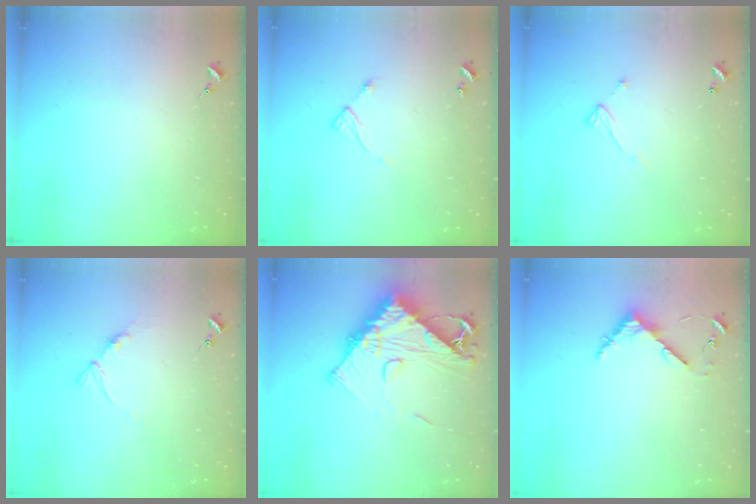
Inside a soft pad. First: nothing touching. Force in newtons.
{"total": 5.4, "press": 5.4, "slide": 0.4}
{"total": 7.3, "press": 7.3, "slide": 0.5}
{"total": 6.9, "press": 6.8, "slide": 0.7}
{"total": 15.0, "press": 14.9, "slide": 1.4}
{"total": 4.6, "press": 4.6, "slide": 0.4}